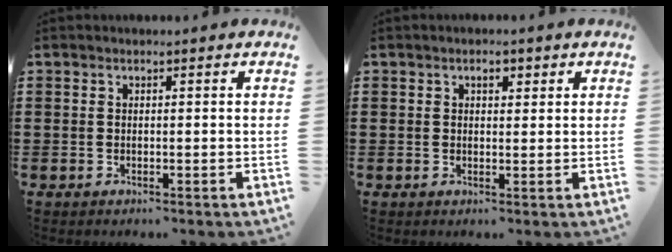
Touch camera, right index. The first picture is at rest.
{"total": 1.7, "force": [0.8, 1.0, 1.2], "torque": [-0.018, 0.004, 0.010]}